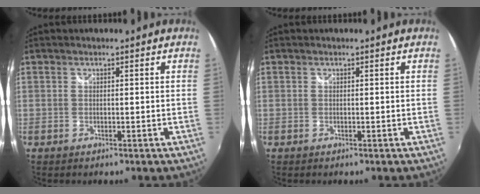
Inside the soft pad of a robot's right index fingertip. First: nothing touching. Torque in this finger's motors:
{"motor_torque": [0.00, 0.00, 0.00, 0.00]}